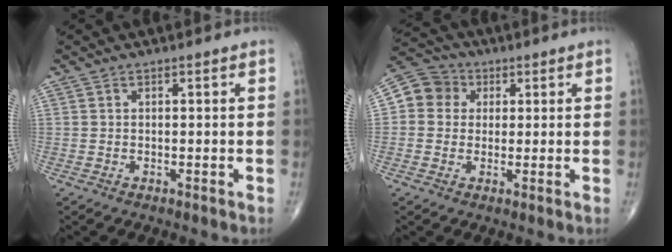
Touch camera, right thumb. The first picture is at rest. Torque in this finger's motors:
{"motor_torque": [0.02, 0.02, 0.04, 0.02, 0.08]}